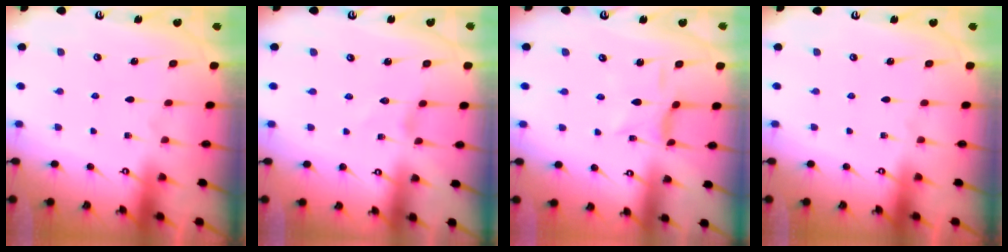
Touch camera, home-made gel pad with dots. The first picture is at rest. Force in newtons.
{"total": 0.0}
{"total": 2.5, "press": 2.5, "slide": 0.2}
{"total": 0.0}